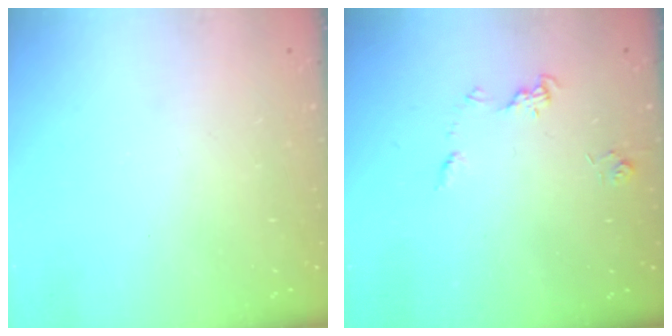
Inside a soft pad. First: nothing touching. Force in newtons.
{"total": 5.7, "press": 5.7, "slide": 0.6}